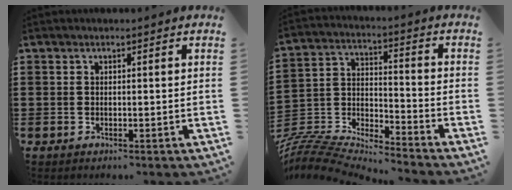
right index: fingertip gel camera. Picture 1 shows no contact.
{"total": 6.7, "force": [-6.6, 0.8, 0.9], "torque": [-0.036, -0.011, -0.140]}